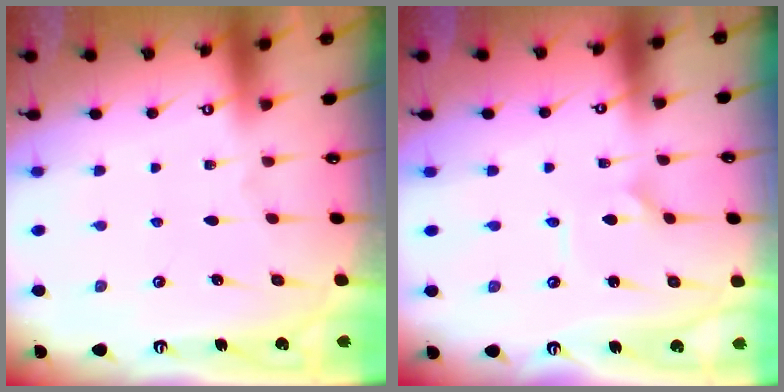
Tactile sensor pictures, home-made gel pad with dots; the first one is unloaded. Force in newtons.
{"total": 0.7, "press": 0.7, "slide": 0.0}